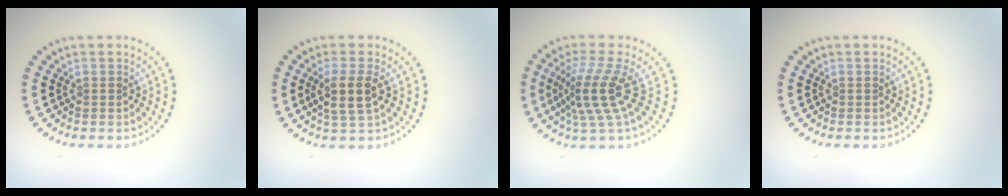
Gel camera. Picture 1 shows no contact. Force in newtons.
{"total": 2.9, "press": 2.5, "slide": 1.5}
{"total": 4.4, "press": 3.0, "slide": 3.2}
{"total": 0.0}